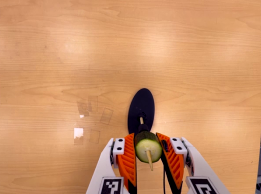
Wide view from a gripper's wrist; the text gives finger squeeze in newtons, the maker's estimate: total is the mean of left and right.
{"total": 9.7, "left": 9.0, "right": 10.4}